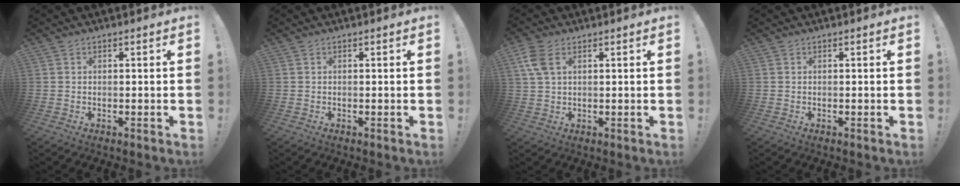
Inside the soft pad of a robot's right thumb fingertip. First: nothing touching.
{"total": 0.0}
{"total": 6.2, "force": [2.7, 3.5, 4.4], "torque": [-0.098, -0.003, 0.050]}
{"total": 0.0}